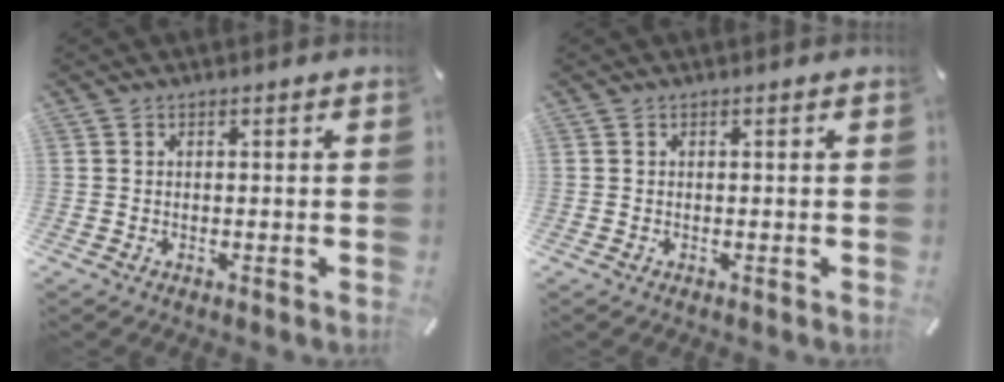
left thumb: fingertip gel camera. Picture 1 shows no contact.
{"total": 0.0}